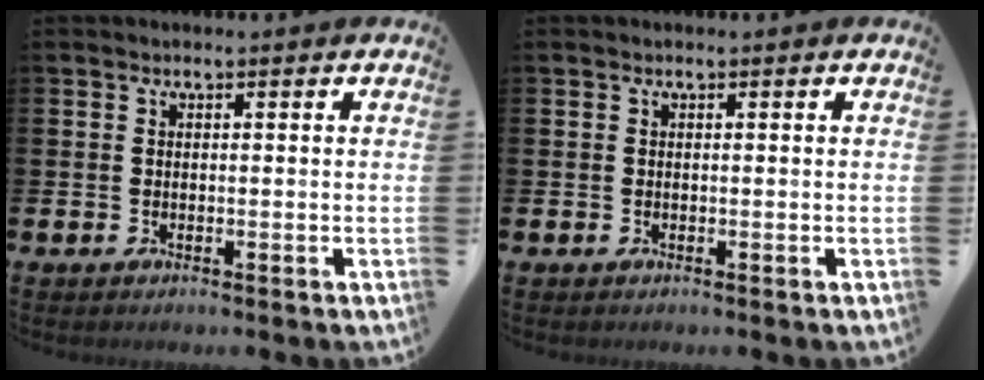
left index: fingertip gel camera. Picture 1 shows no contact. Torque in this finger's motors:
{"motor_torque": [0.00, 0.00, 0.03, 0.00]}